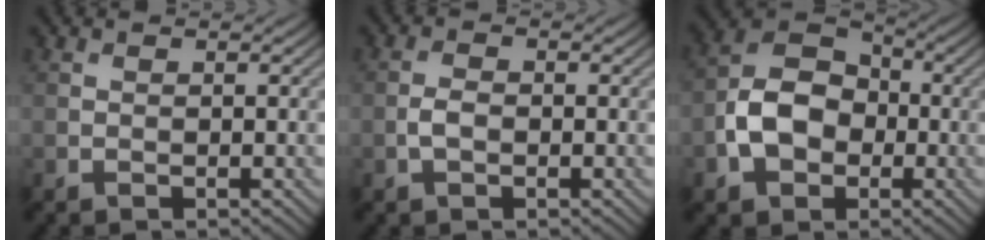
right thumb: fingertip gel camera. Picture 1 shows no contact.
{"total": 1.8, "force": [-0.5, 1.1, 1.3], "torque": [-0.030, 0.003, -0.014]}
{"total": 8.5, "force": [-2.2, 6.3, 5.3], "torque": [-0.113, 0.002, -0.056]}